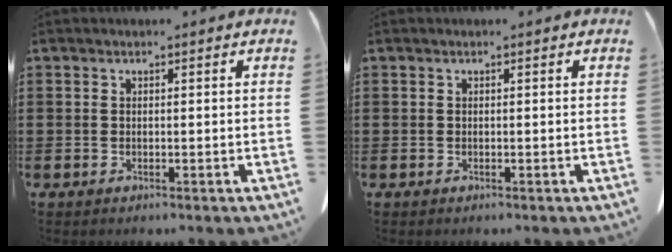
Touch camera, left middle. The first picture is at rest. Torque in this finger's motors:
{"motor_torque": [0.00, 0.00, 0.00, 0.00]}